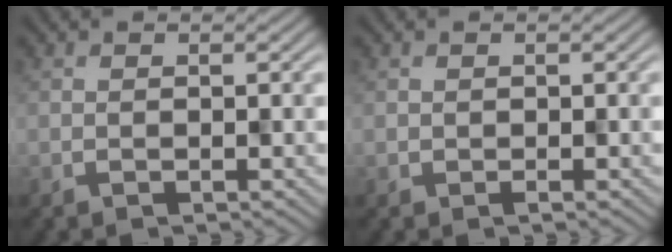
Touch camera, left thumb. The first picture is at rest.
{"total": 0.0}